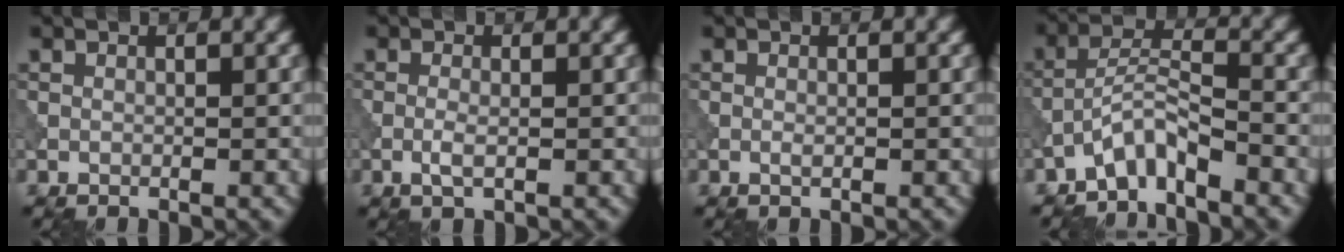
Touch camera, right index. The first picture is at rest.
{"total": 1.4, "force": [-0.4, 0.4, 1.3], "torque": [-0.029, -0.002, -0.012]}
{"total": 0.5, "force": [-0.1, 0.2, 0.5], "torque": [-0.012, -0.002, -0.002]}
{"total": 3.6, "force": [-3.0, 0.7, 1.9], "torque": [-0.036, 0.015, -0.065]}